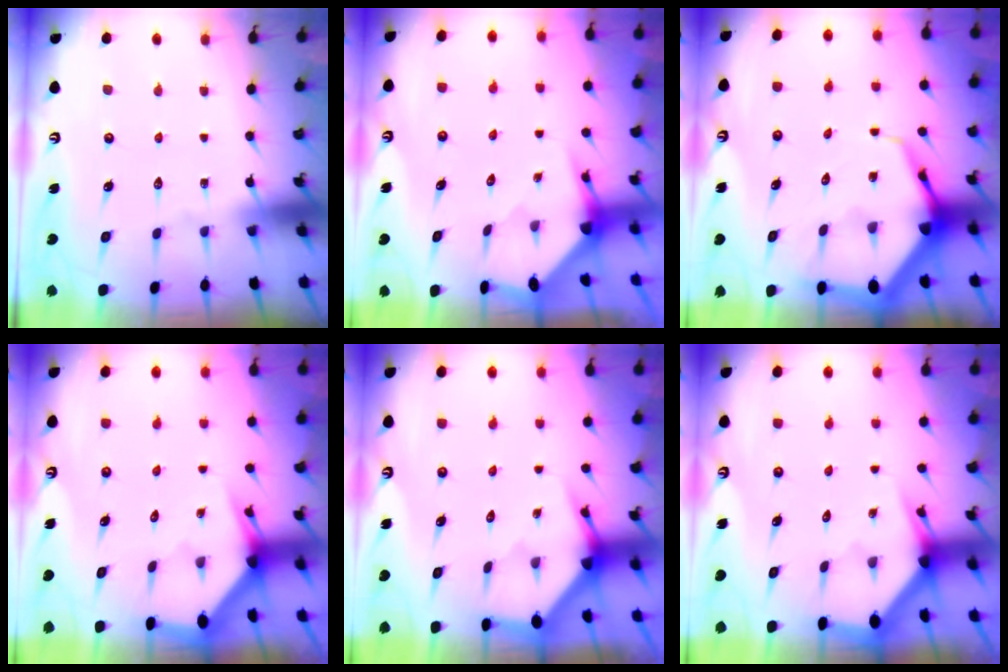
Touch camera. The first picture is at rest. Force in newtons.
{"total": 3.2, "press": 3.2, "slide": 0.1}
{"total": 10.3, "press": 10.3, "slide": 1.1}
{"total": 2.9, "press": 2.9, "slide": 0.0}
{"total": 3.6, "press": 3.6, "slide": 0.1}
{"total": 2.7, "press": 2.7, "slide": 0.1}